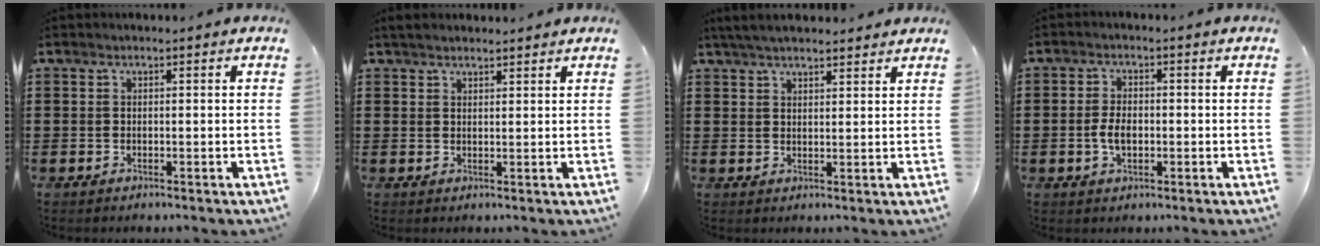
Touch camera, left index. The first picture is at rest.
{"total": 2.1, "force": [1.9, 0.5, 0.6], "torque": [-0.017, 0.004, 0.038]}
{"total": 3.7, "force": [3.4, 0.5, 1.5], "torque": [-0.037, 0.001, 0.063]}
{"total": 3.8, "force": [-0.5, 2.0, 3.2], "torque": [-0.074, 0.000, -0.014]}